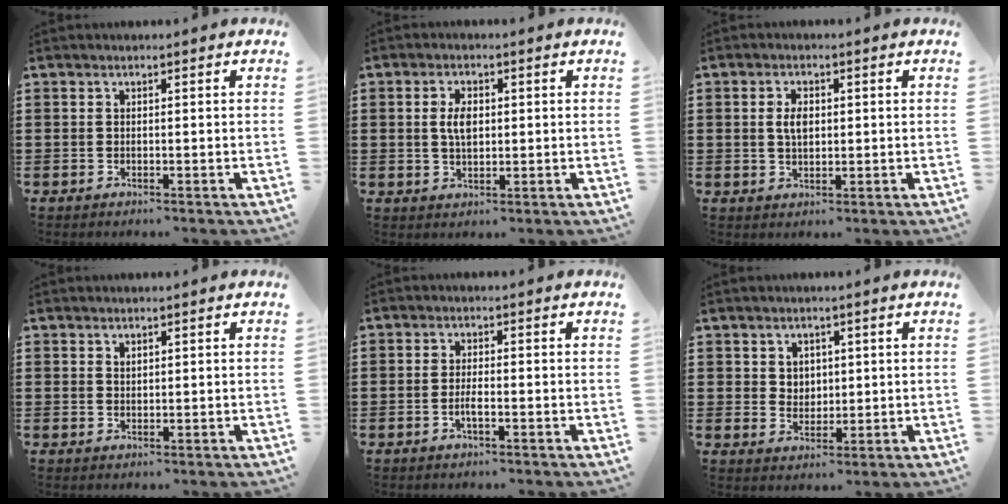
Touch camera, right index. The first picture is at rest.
{"total": 3.8, "force": [0.4, 1.9, 3.3], "torque": [-0.066, 0.010, 0.005]}
{"total": 3.2, "force": [0.4, 1.8, 2.6], "torque": [-0.054, 0.010, 0.005]}
{"total": 0.9, "force": [0.8, 0.4, 0.1], "torque": [-0.004, 0.002, 0.015]}
{"total": 2.1, "force": [-0.9, 0.3, 1.9], "torque": [-0.041, -0.003, -0.018]}
{"total": 2.9, "force": [1.5, 2.4, 0.3], "torque": [-0.017, 0.012, 0.026]}